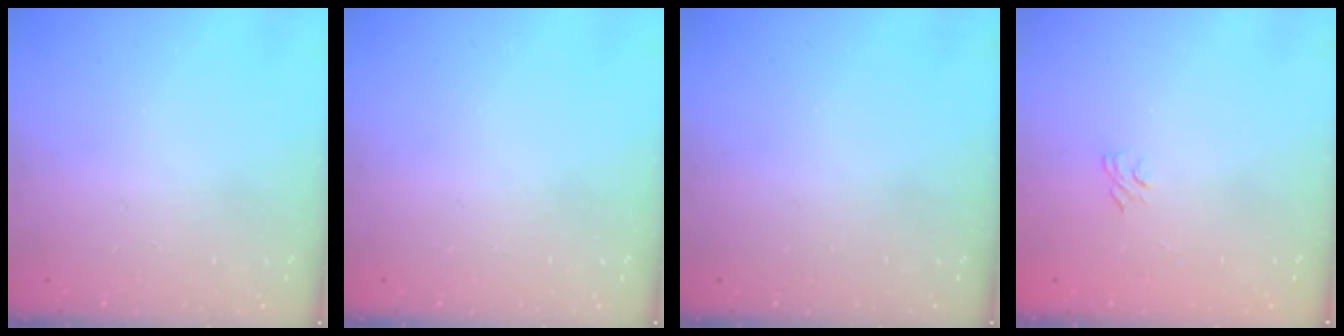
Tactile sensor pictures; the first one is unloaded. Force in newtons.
{"total": 0.0}
{"total": 0.0}
{"total": 4.2, "press": 4.0, "slide": 1.1}